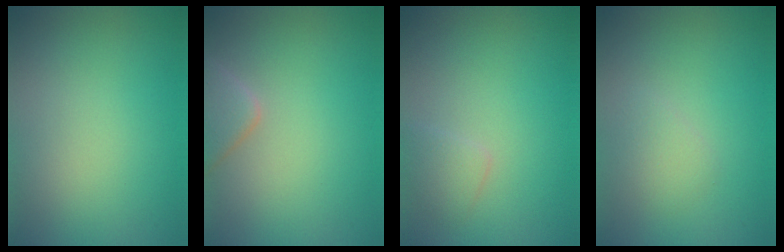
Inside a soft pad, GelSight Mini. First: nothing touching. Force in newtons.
{"total": 2.5, "press": 2.5, "slide": 0.2}
{"total": 1.3, "press": 1.3, "slide": 0.1}
{"total": 1.1, "press": 1.1, "slide": 0.1}